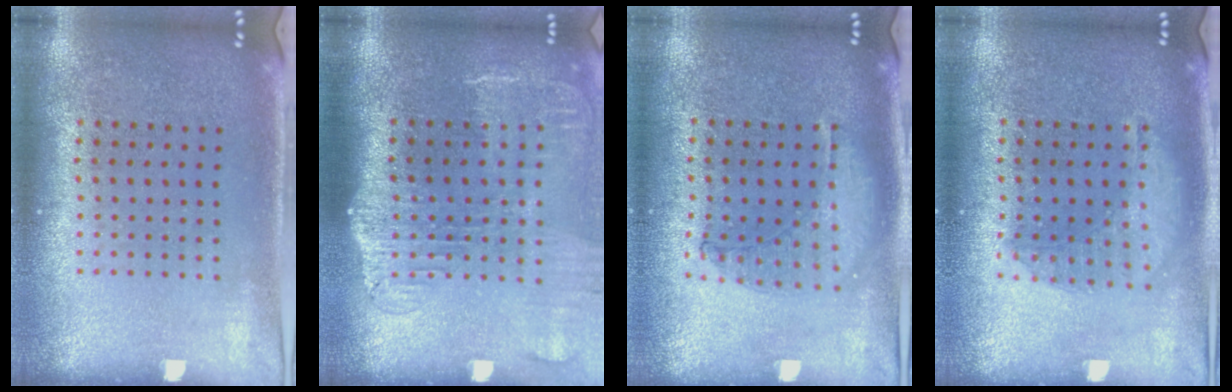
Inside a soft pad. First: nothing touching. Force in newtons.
{"total": 2.1, "press": 1.7, "slide": 1.2}
{"total": 0.9, "press": 0.9, "slide": 0.3}
{"total": 1.4, "press": 1.3, "slide": 0.5}